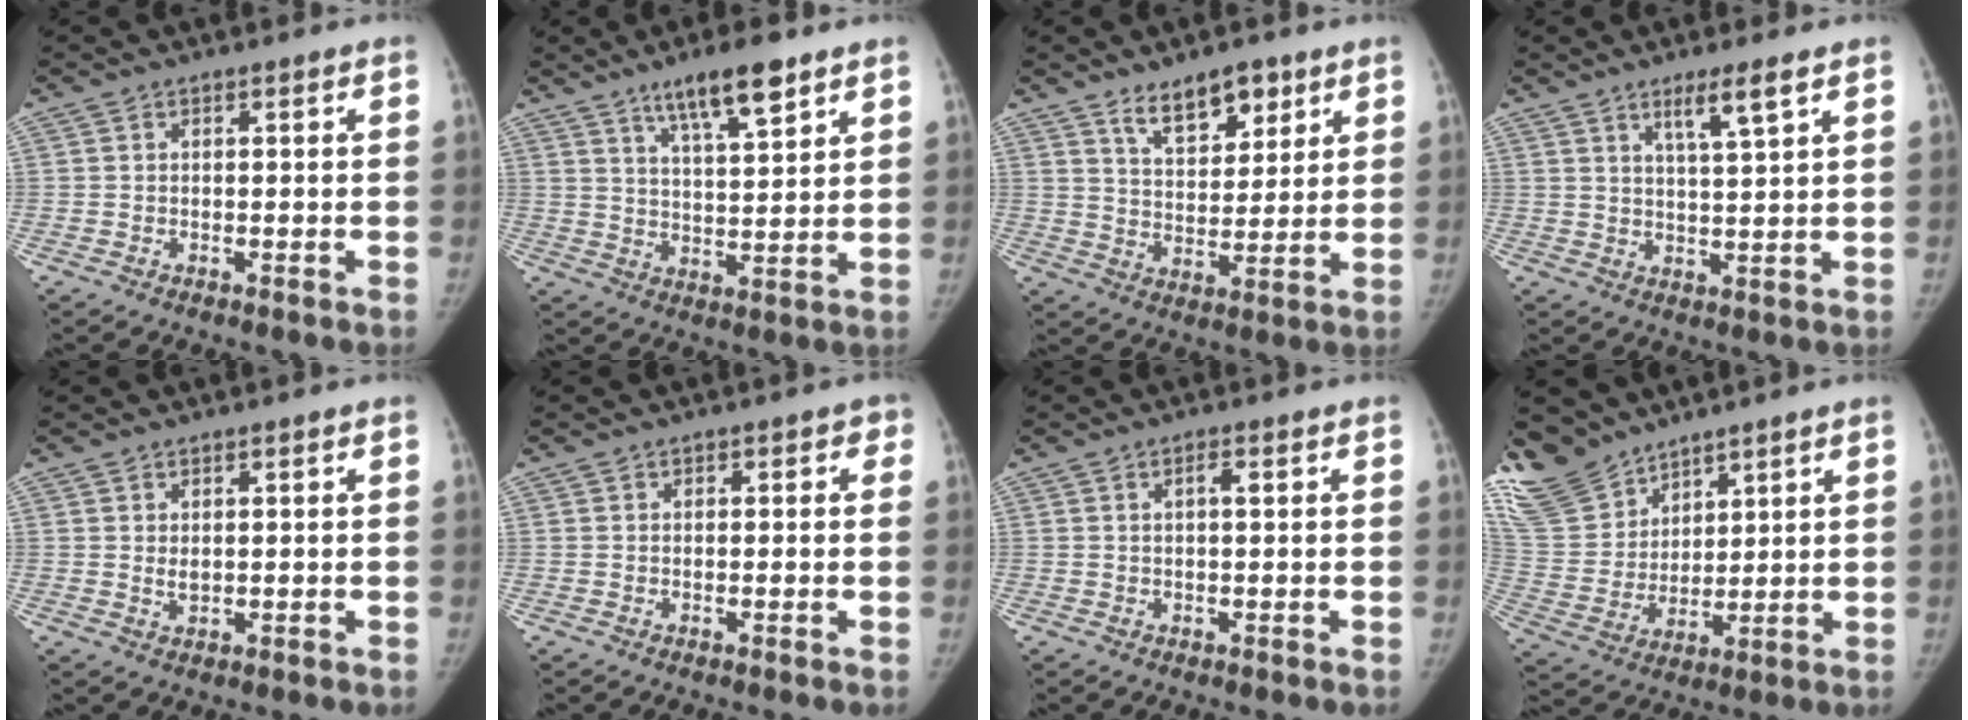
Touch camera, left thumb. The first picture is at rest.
{"total": 9.8, "force": [6.6, 2.2, 6.9], "torque": [-0.104, -0.035, 0.115]}
{"total": 9.2, "force": [6.1, 4.5, 5.2], "torque": [-0.049, -0.045, 0.106]}
{"total": 5.3, "force": [3.3, 0.2, 4.2], "torque": [-0.072, -0.027, 0.060]}
{"total": 1.5, "force": [0.4, 0.9, 1.1], "torque": [-0.015, -0.006, 0.009]}
{"total": 1.4, "force": [0.5, 1.2, 0.6], "torque": [0.015, 0.003, -0.001]}
{"total": 1.7, "force": [0.5, 0.5, 1.5], "torque": [-0.026, 0.002, 0.008]}
{"total": 14.1, "force": [11.5, 7.4, 3.6], "torque": [-0.060, -0.047, 0.247]}